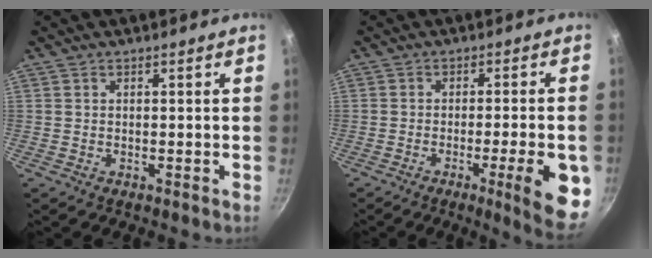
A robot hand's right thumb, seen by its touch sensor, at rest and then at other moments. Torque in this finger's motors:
{"motor_torque": [-0.13, 0.53, 0.00, -0.07, 0.06]}